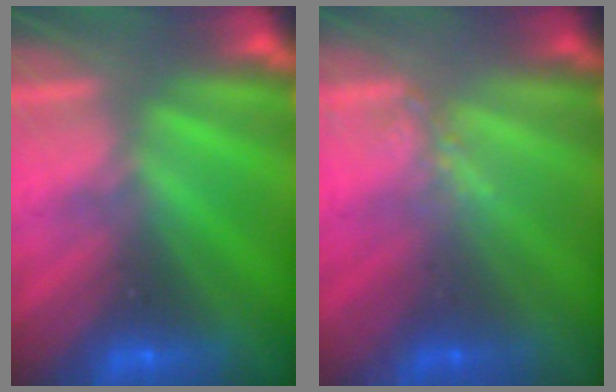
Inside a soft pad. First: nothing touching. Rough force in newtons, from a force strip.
{"total": 1.3}